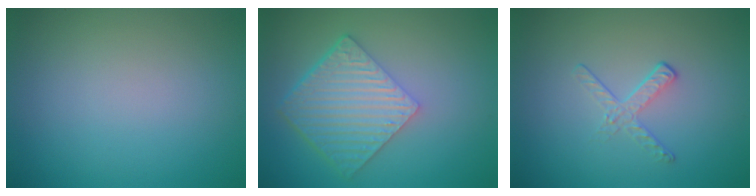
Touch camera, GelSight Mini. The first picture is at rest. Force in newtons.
{"total": 6.5, "press": 4.6, "slide": 4.6}
{"total": 1.7, "press": 0.7, "slide": 1.5}